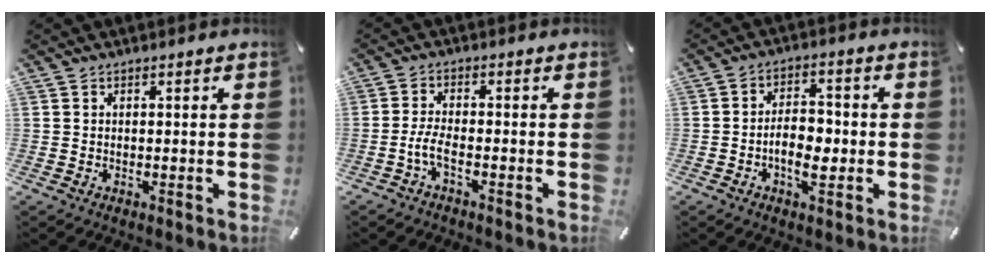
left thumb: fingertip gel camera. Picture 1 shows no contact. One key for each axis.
{"total": 4.0, "fx": -2.0, "fy": 1.0, "fz": 3.3, "tx": -0.079, "ty": -0.002, "tz": -0.040}
{"total": 7.2, "fx": -2.0, "fy": 4.2, "fz": 5.5, "tx": -0.091, "ty": 0.011, "tz": -0.036}